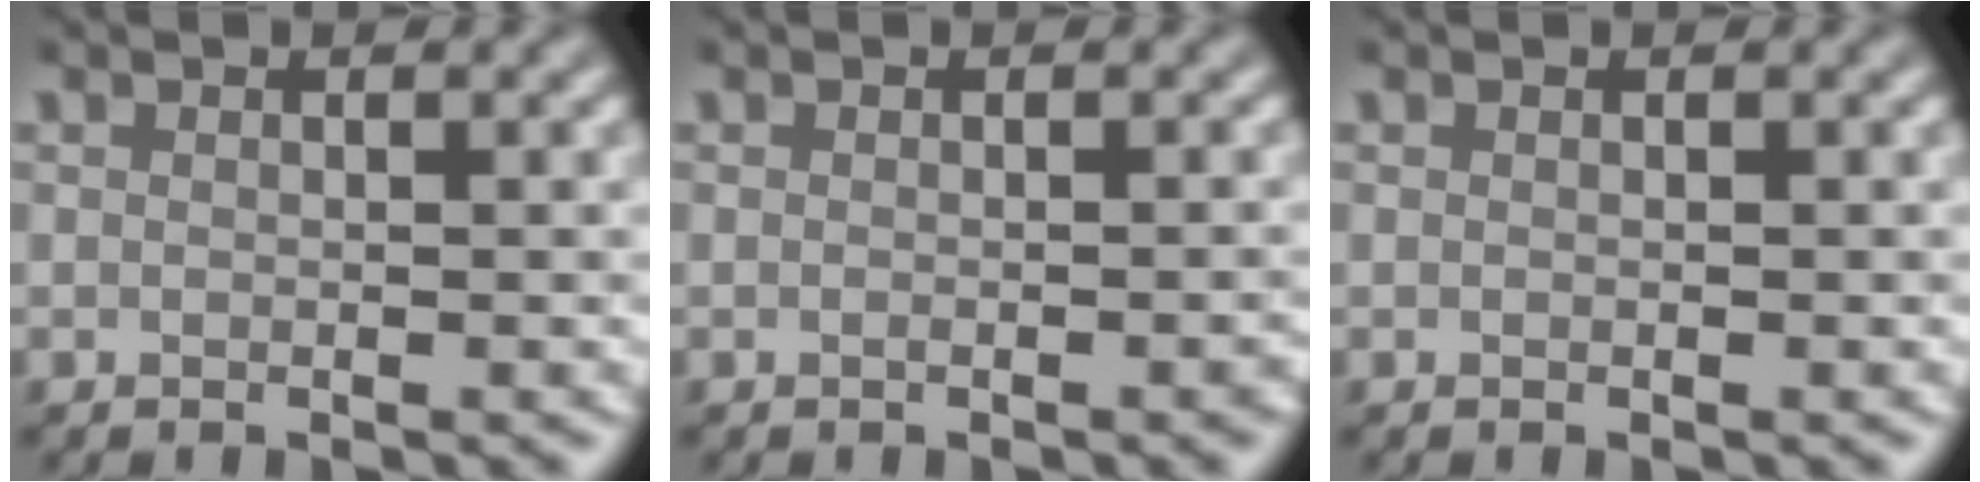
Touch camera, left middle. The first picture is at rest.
{"total": 0.8, "force": [-0.5, 0.2, 0.6], "torque": [-0.009, 0.000, -0.005]}
{"total": 0.0}